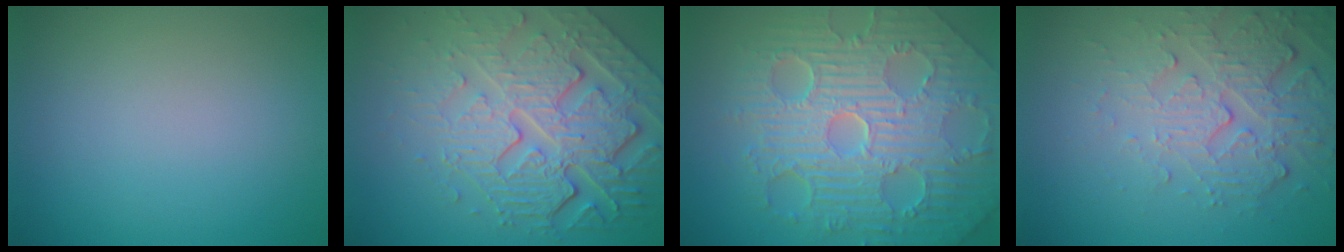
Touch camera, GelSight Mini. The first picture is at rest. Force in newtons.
{"total": 8.2, "press": 5.8, "slide": 5.8}
{"total": 11.2, "press": 7.4, "slide": 8.5}
{"total": 5.6, "press": 3.7, "slide": 4.2}